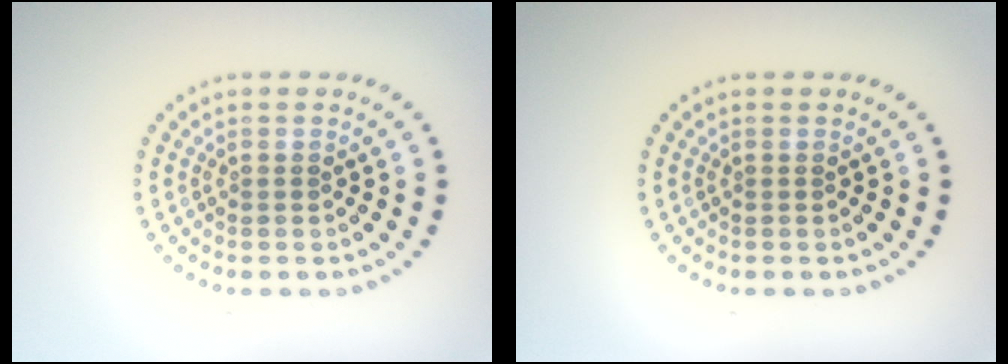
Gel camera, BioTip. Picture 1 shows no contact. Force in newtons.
{"total": 0.0}